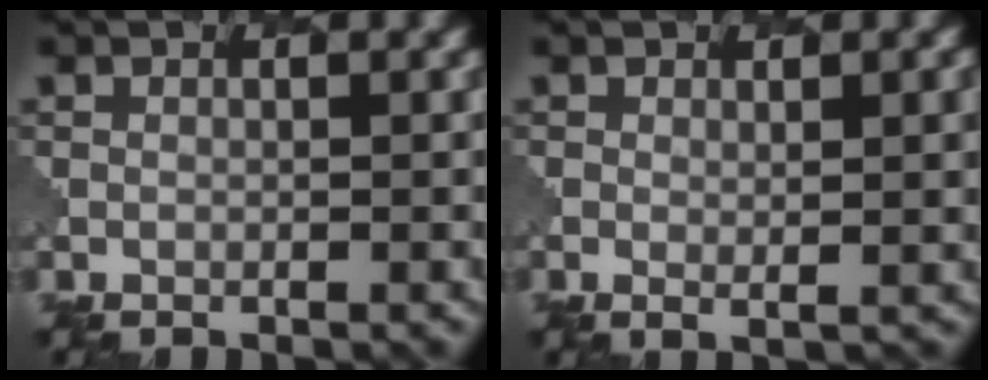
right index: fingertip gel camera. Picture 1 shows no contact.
{"total": 2.7, "force": [0.6, 0.7, 2.5], "torque": [-0.030, -0.001, 0.014]}